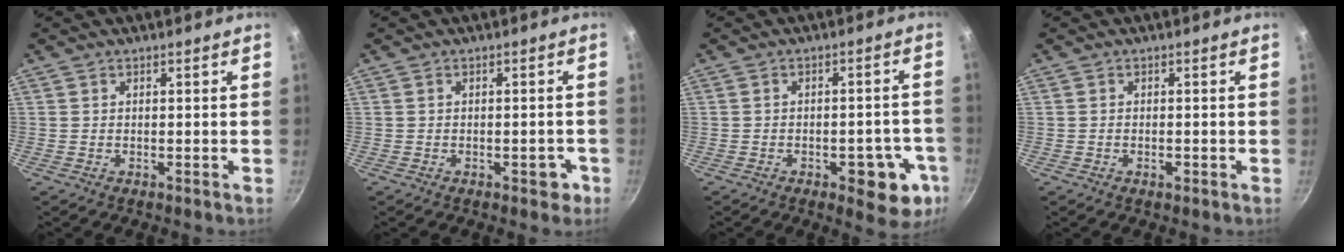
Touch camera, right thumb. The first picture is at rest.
{"total": 2.9, "force": [-1.4, 1.5, 2.1], "torque": [-0.004, 0.017, -0.013]}
{"total": 10.8, "force": [-4.5, 4.9, 8.5], "torque": [-0.061, 0.018, -0.053]}
{"total": 1.0, "force": [-0.6, 0.4, 0.8], "torque": [-0.015, 0.001, -0.011]}